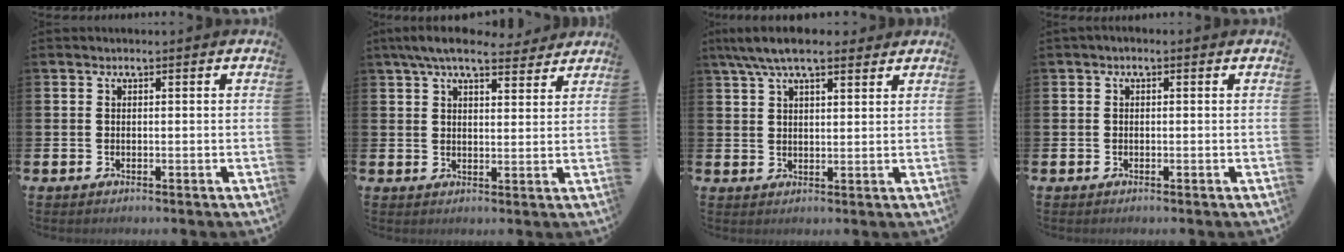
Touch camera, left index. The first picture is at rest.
{"total": 6.5, "force": [5.8, 1.4, 2.5], "torque": [-0.057, -0.019, 0.105]}
{"total": 6.7, "force": [5.6, 1.9, 3.3], "torque": [-0.078, -0.007, 0.102]}
{"total": 0.5, "force": [-0.3, 0.2, 0.3], "torque": [-0.007, 0.002, -0.007]}